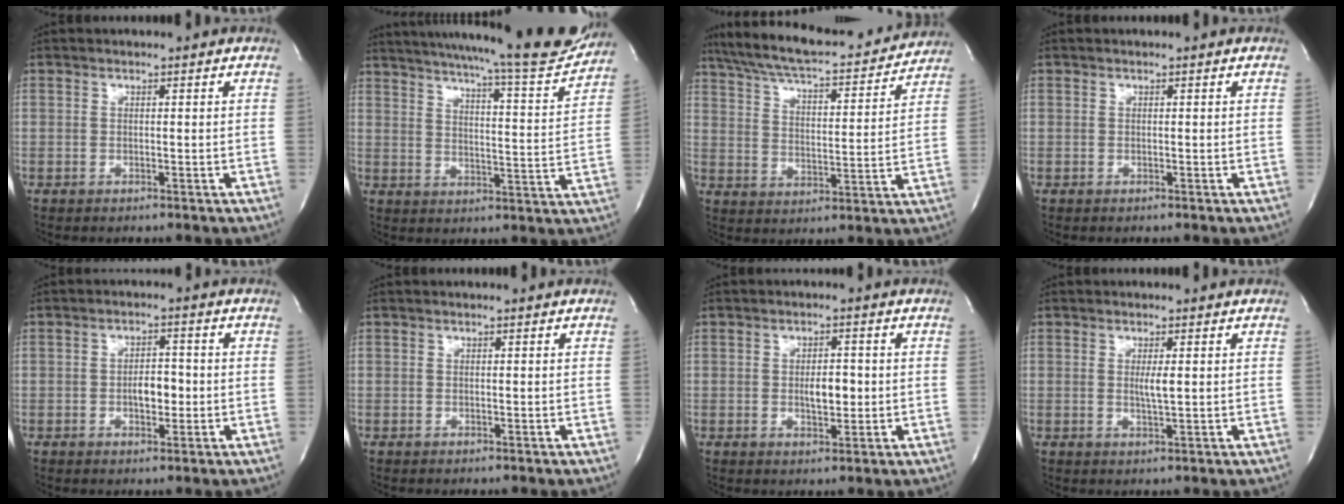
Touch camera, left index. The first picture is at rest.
{"total": 21.7, "force": [19.9, 0.8, 8.8], "torque": [-0.137, -0.055, 0.254]}
{"total": 20.0, "force": [17.8, 3.8, 8.3], "torque": [-0.139, 0.013, 0.256]}
{"total": 0.0}
{"total": 3.7, "force": [-1.0, 1.8, 3.0], "torque": [-0.046, 0.001, -0.015]}
{"total": 0.0}
{"total": 3.5, "force": [-0.5, 1.5, 3.1], "torque": [-0.050, -0.005, -0.005]}
{"total": 2.0, "force": [0.0, 0.1, 2.0], "torque": [-0.041, -0.007, 0.000]}